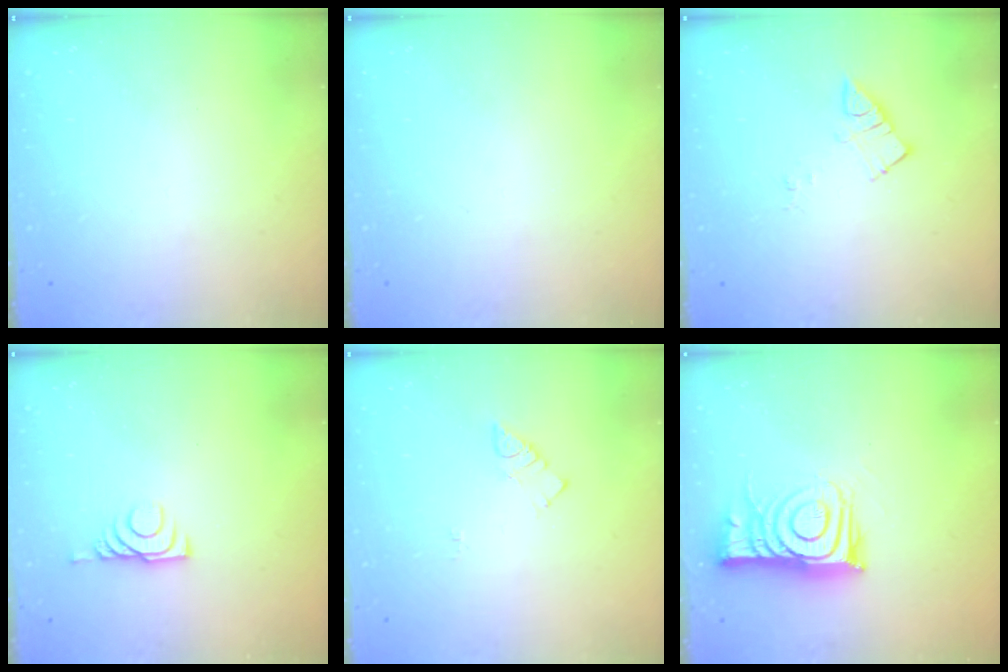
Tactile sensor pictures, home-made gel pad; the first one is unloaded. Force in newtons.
{"total": 0.0}
{"total": 5.0, "press": 5.0, "slide": 0.4}
{"total": 5.8, "press": 5.7, "slide": 0.8}
{"total": 4.1, "press": 4.0, "slide": 0.7}
{"total": 11.4, "press": 11.3, "slide": 0.9}